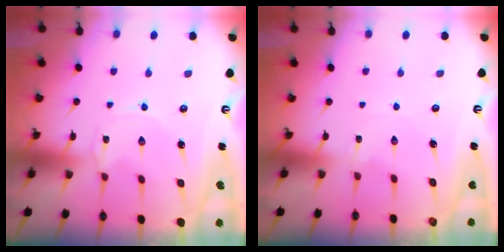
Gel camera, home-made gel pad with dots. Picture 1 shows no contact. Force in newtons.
{"total": 0.0}